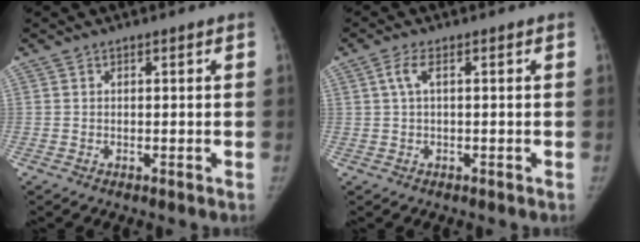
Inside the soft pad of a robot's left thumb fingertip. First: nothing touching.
{"total": 2.1, "force": [0.5, 0.6, 2.0], "torque": [-0.056, 0.013, 0.013]}